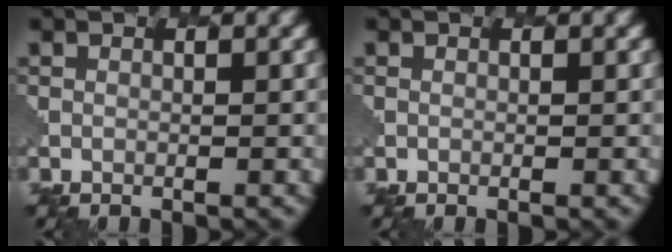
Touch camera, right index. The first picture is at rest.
{"total": 0.0}